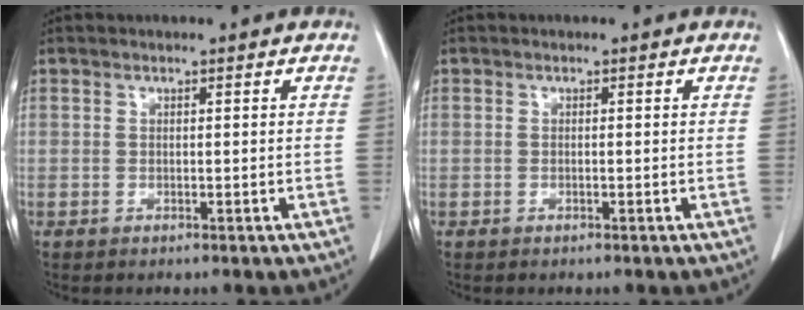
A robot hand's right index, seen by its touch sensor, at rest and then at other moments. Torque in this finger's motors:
{"motor_torque": [-0.05, 0.01, -0.01, 0.01]}